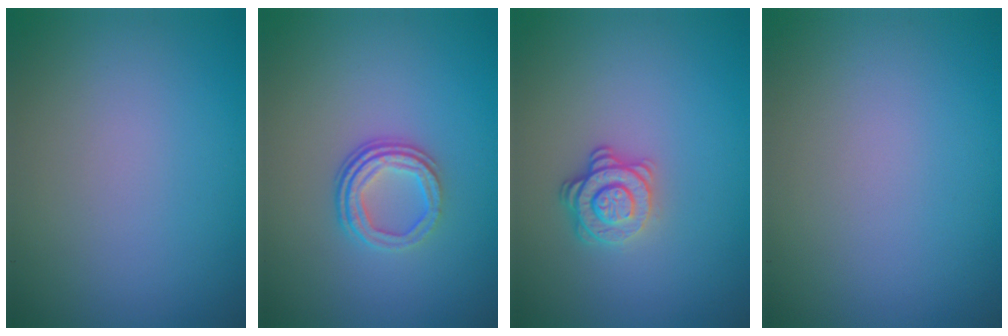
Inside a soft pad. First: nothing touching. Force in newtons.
{"total": 3.4, "press": 2.5, "slide": 2.3}
{"total": 2.9, "press": 2.5, "slide": 1.6}
{"total": 0.0}